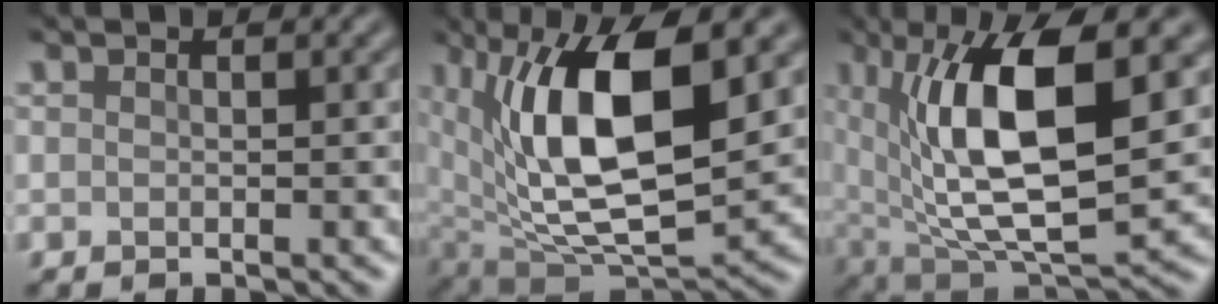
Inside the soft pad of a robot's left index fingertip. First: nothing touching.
{"total": 13.4, "force": [3.5, 5.8, 11.6], "torque": [-0.194, -0.006, 0.063]}
{"total": 13.5, "force": [2.9, 5.5, 11.9], "torque": [-0.203, -0.002, 0.051]}